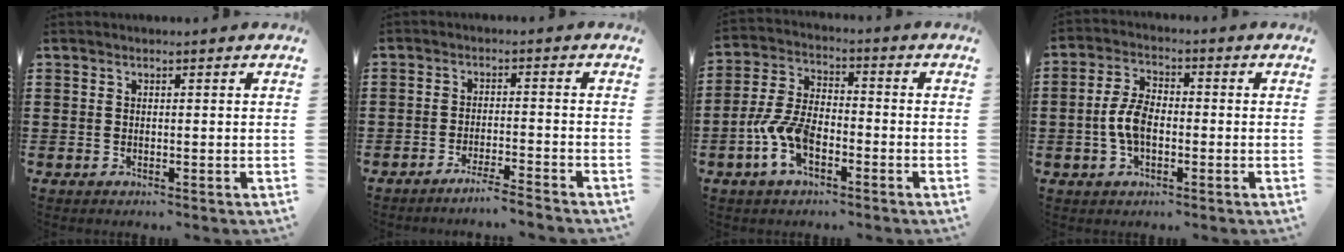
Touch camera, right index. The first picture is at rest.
{"total": 3.2, "force": [-3.0, -0.5, 1.0], "torque": [-0.018, -0.002, -0.059]}
{"total": 8.3, "force": [-3.4, 4.1, 6.3], "torque": [-0.161, -0.006, -0.071]}
{"total": 5.8, "force": [-1.2, 3.2, 4.8], "torque": [-0.121, -0.004, -0.031]}